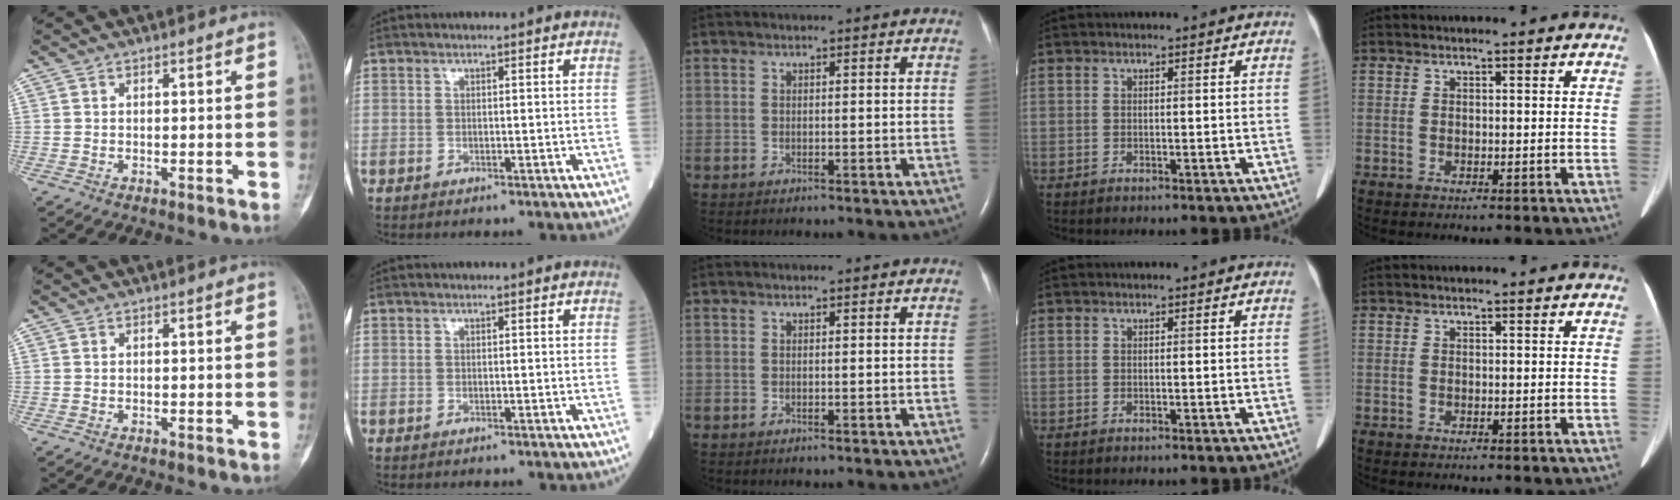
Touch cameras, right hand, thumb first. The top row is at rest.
{}